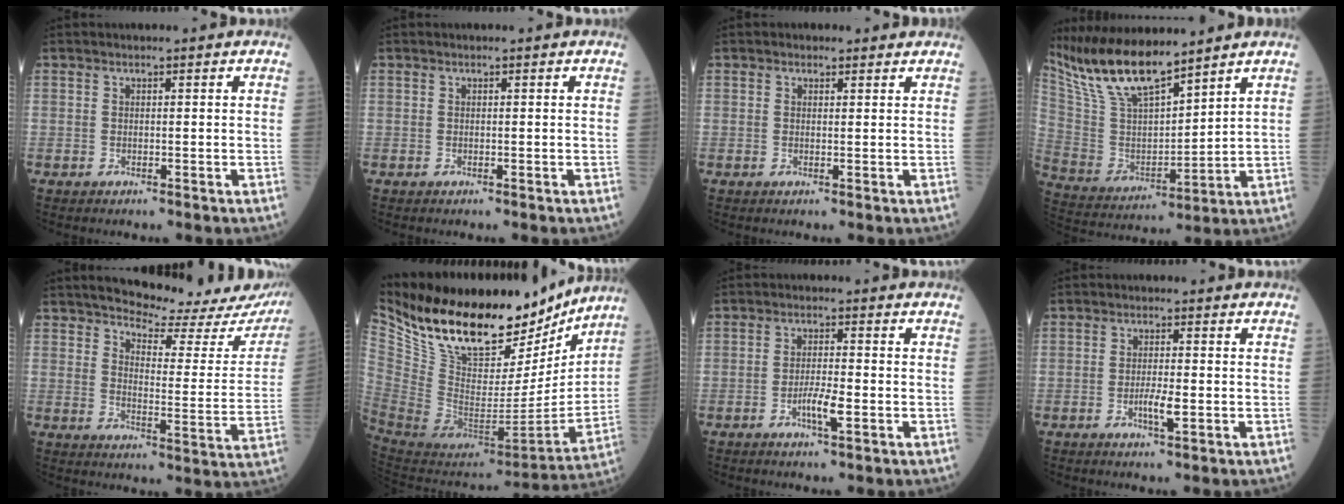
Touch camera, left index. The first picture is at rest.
{"total": 0.0}
{"total": 1.2, "force": [0.9, 0.8, 0.2], "torque": [-0.001, 0.002, 0.007]}
{"total": 14.1, "force": [12.0, 2.1, 7.1], "torque": [-0.149, 0.003, 0.241]}
{"total": 20.1, "force": [18.9, 2.4, 6.4], "torque": [-0.082, -0.087, 0.221]}
{"total": 29.3, "force": [23.2, 10.3, 14.6], "torque": [-0.276, -0.010, 0.375]}
{"total": 3.7, "force": [-1.5, 0.4, 3.3], "torque": [-0.065, -0.003, -0.030]}
{"total": 2.9, "force": [-0.9, 0.5, 2.7], "torque": [-0.053, -0.003, -0.016]}